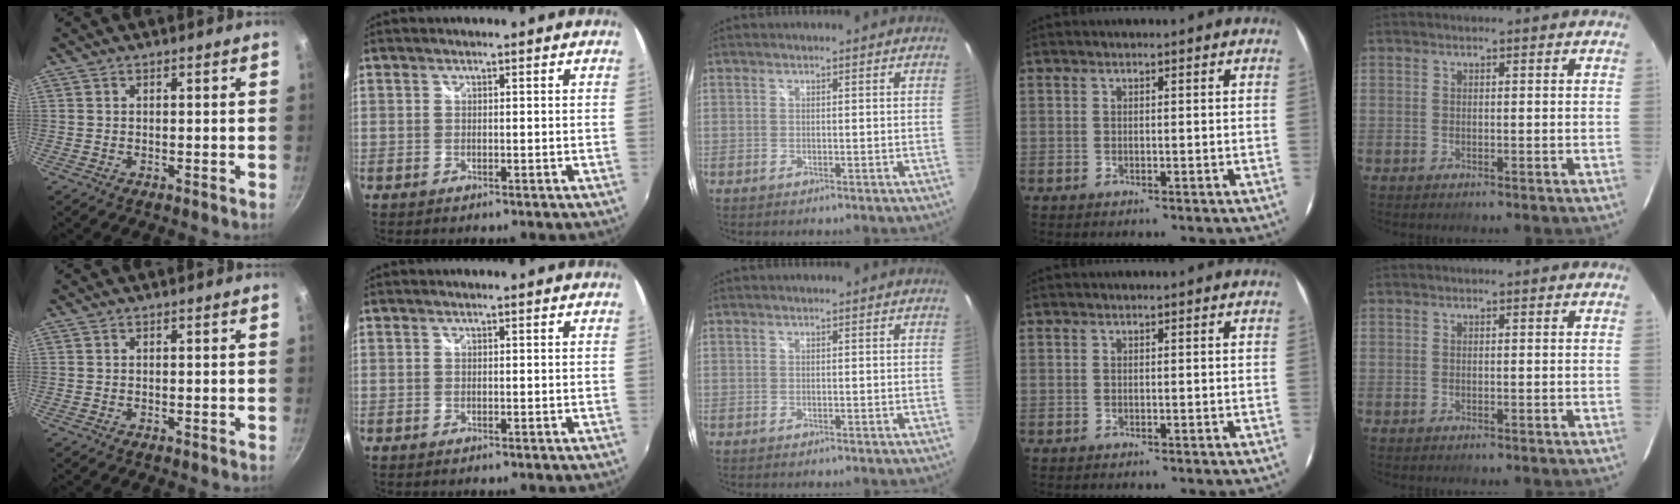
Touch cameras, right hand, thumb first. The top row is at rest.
{}